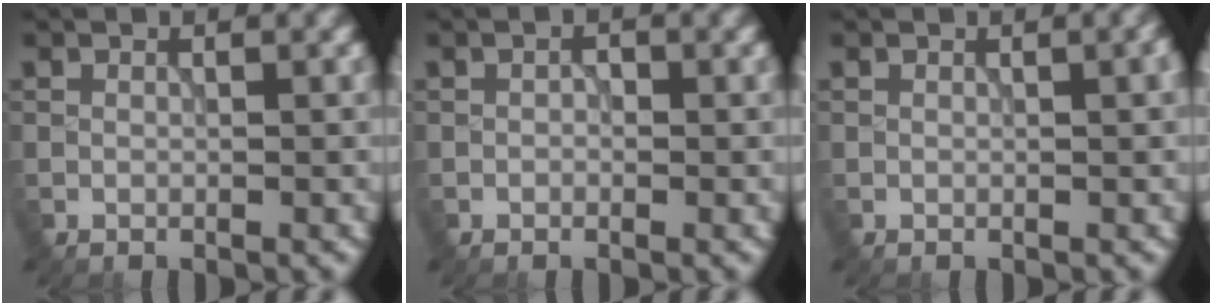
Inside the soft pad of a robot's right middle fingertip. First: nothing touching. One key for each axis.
{"total": 0.7, "fx": 0.1, "fy": 0.6, "fz": 0.4, "tx": -0.002, "ty": -0.002, "tz": -0.001}
{"total": 1.5, "fx": 0.2, "fy": 0.5, "fz": 1.4, "tx": -0.009, "ty": -0.001, "tz": 0.008}